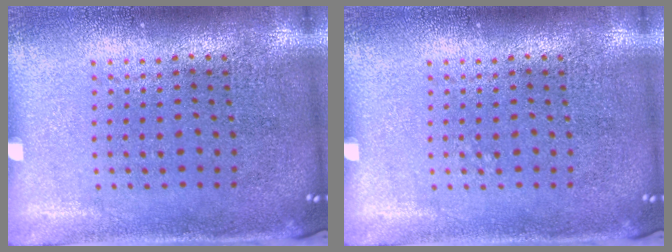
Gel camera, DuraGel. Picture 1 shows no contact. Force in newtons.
{"total": 0.0}